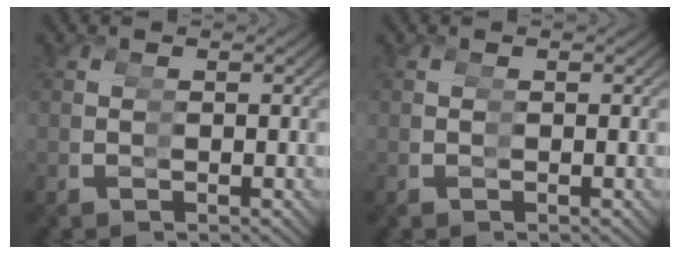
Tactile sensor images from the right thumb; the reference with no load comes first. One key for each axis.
{"total": 0.0}